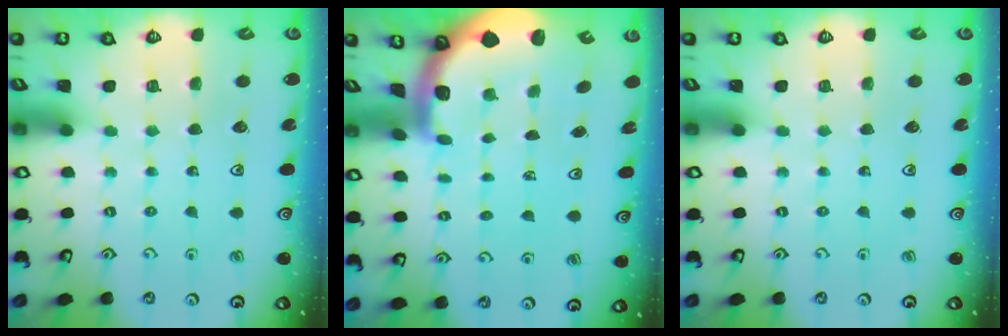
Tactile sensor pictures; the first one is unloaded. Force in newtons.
{"total": 2.6, "press": 2.6, "slide": 0.6}
{"total": 0.0}